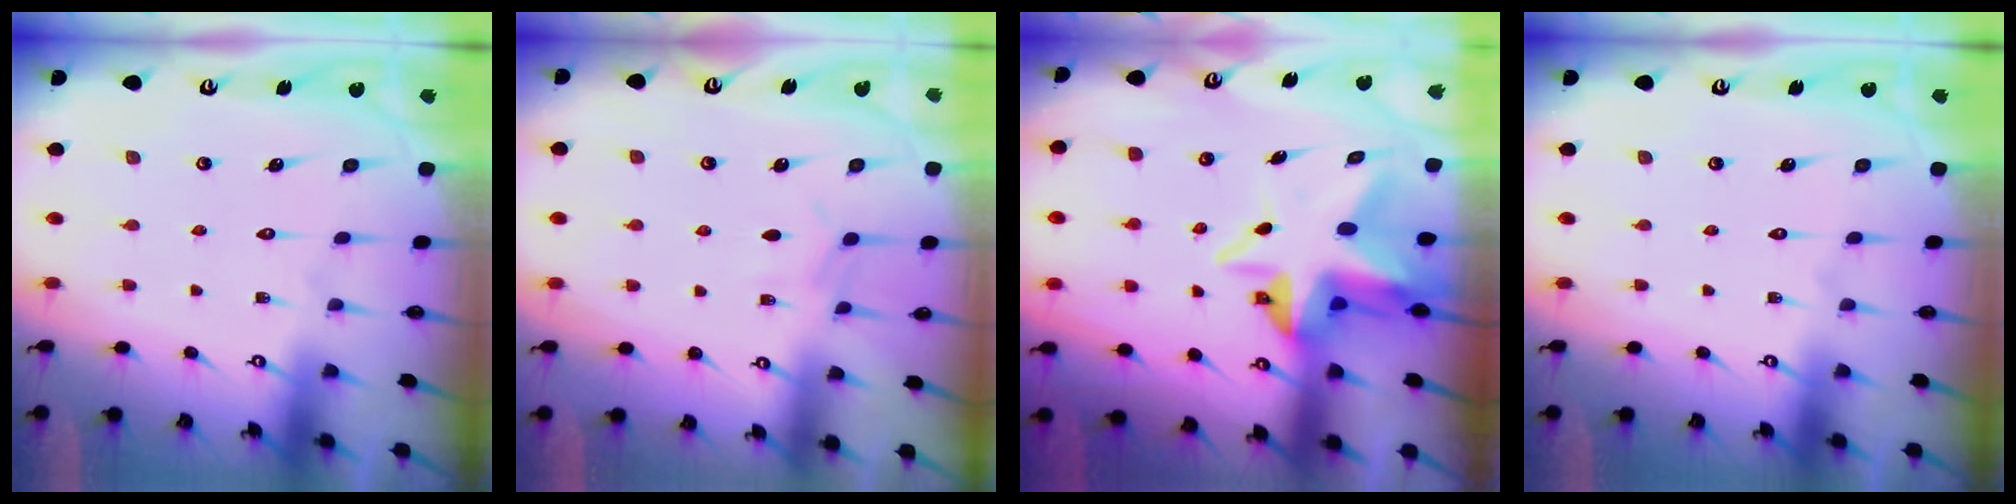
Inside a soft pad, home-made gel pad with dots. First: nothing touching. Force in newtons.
{"total": 3.8, "press": 3.8, "slide": 0.2}
{"total": 8.1, "press": 7.9, "slide": 1.8}
{"total": 0.0}